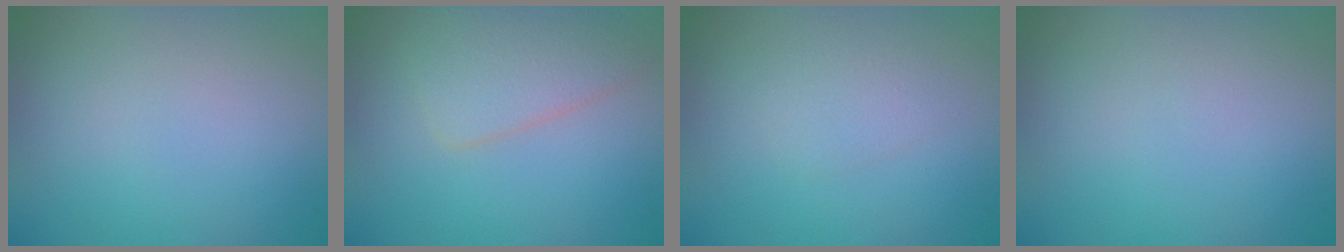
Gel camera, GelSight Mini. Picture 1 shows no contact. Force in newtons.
{"total": 3.6, "press": 3.6, "slide": 0.3}
{"total": 1.4, "press": 1.4, "slide": 0.0}
{"total": 0.0}